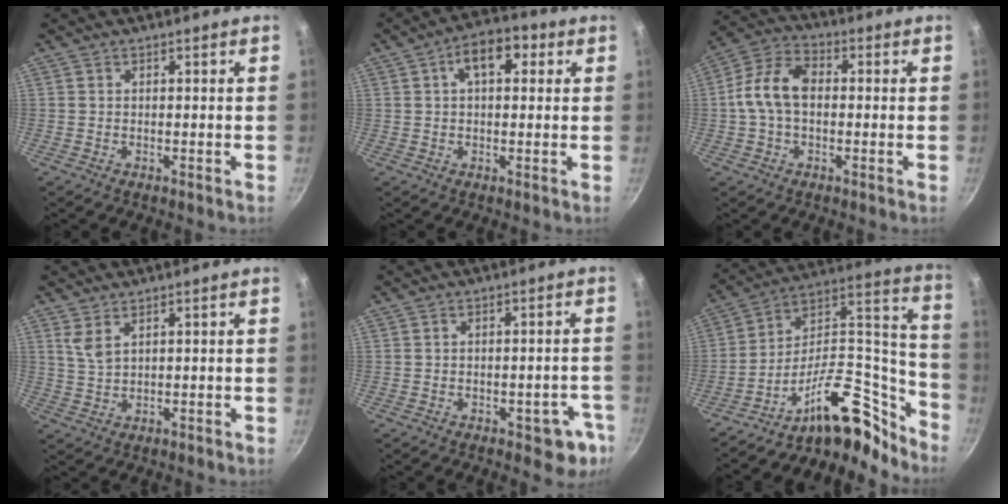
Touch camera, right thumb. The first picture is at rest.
{"total": 8.1, "force": [2.5, 4.7, 6.2], "torque": [-0.069, 0.012, 0.029]}
{"total": 9.9, "force": [-0.1, 6.5, 7.5], "torque": [-0.133, 0.031, -0.018]}
{"total": 3.0, "force": [1.7, 1.2, 2.2], "torque": [-0.043, -0.016, 0.037]}
{"total": 6.8, "force": [-3.1, 3.6, 4.9], "torque": [-0.014, 0.026, -0.029]}
{"total": 23.6, "force": [-15.9, 10.7, 13.7], "torque": [-0.134, 0.133, -0.256]}